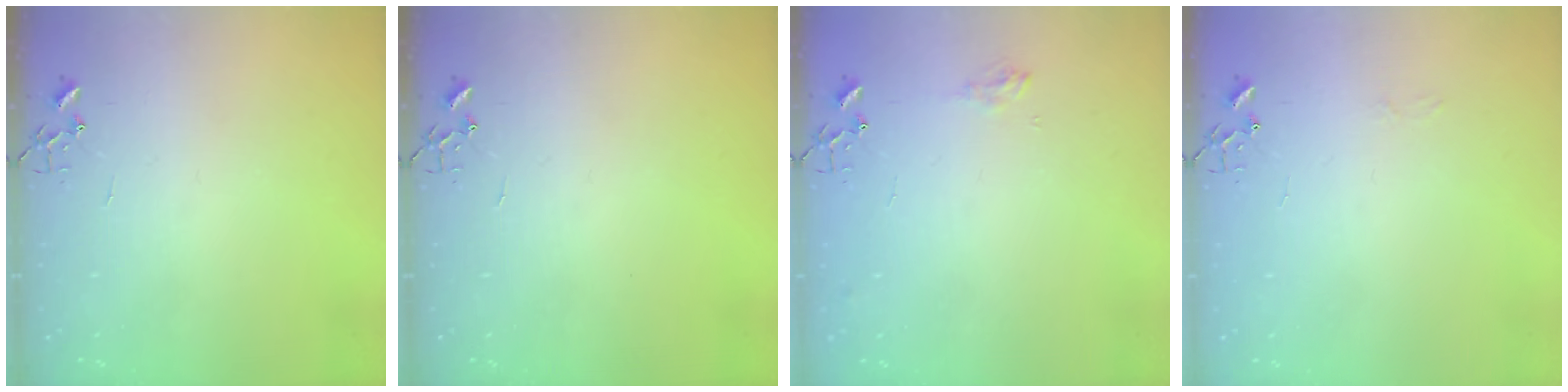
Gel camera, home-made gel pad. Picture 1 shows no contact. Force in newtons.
{"total": 0.0}
{"total": 5.8, "press": 5.7, "slide": 0.7}
{"total": 3.0, "press": 3.0, "slide": 0.3}